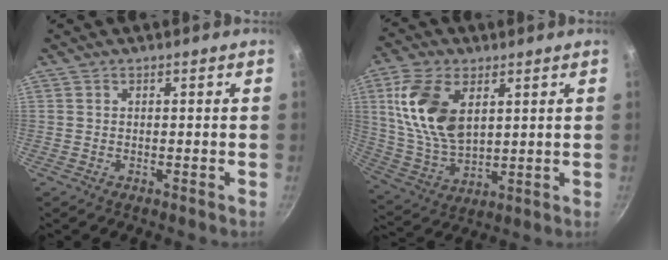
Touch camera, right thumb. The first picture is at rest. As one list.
[{"total": 15.5, "force": [4.8, 9.0, 11.7], "torque": [-0.211, -0.017, 0.104]}]